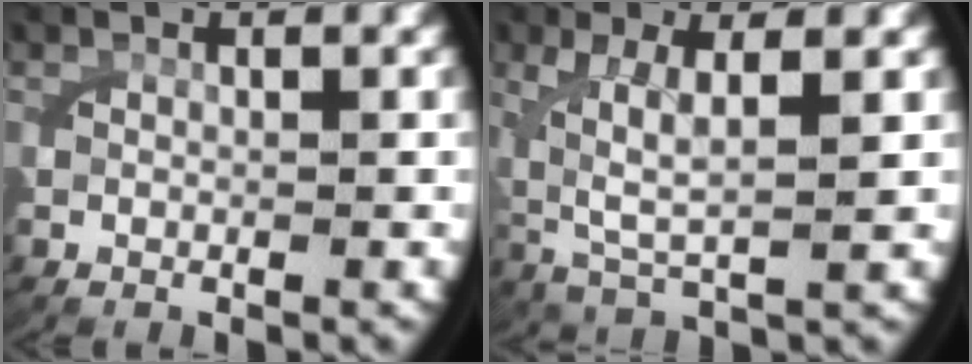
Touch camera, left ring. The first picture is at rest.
{"total": 5.0, "force": [0.8, 2.3, 4.3], "torque": [-0.094, -0.016, 0.031]}